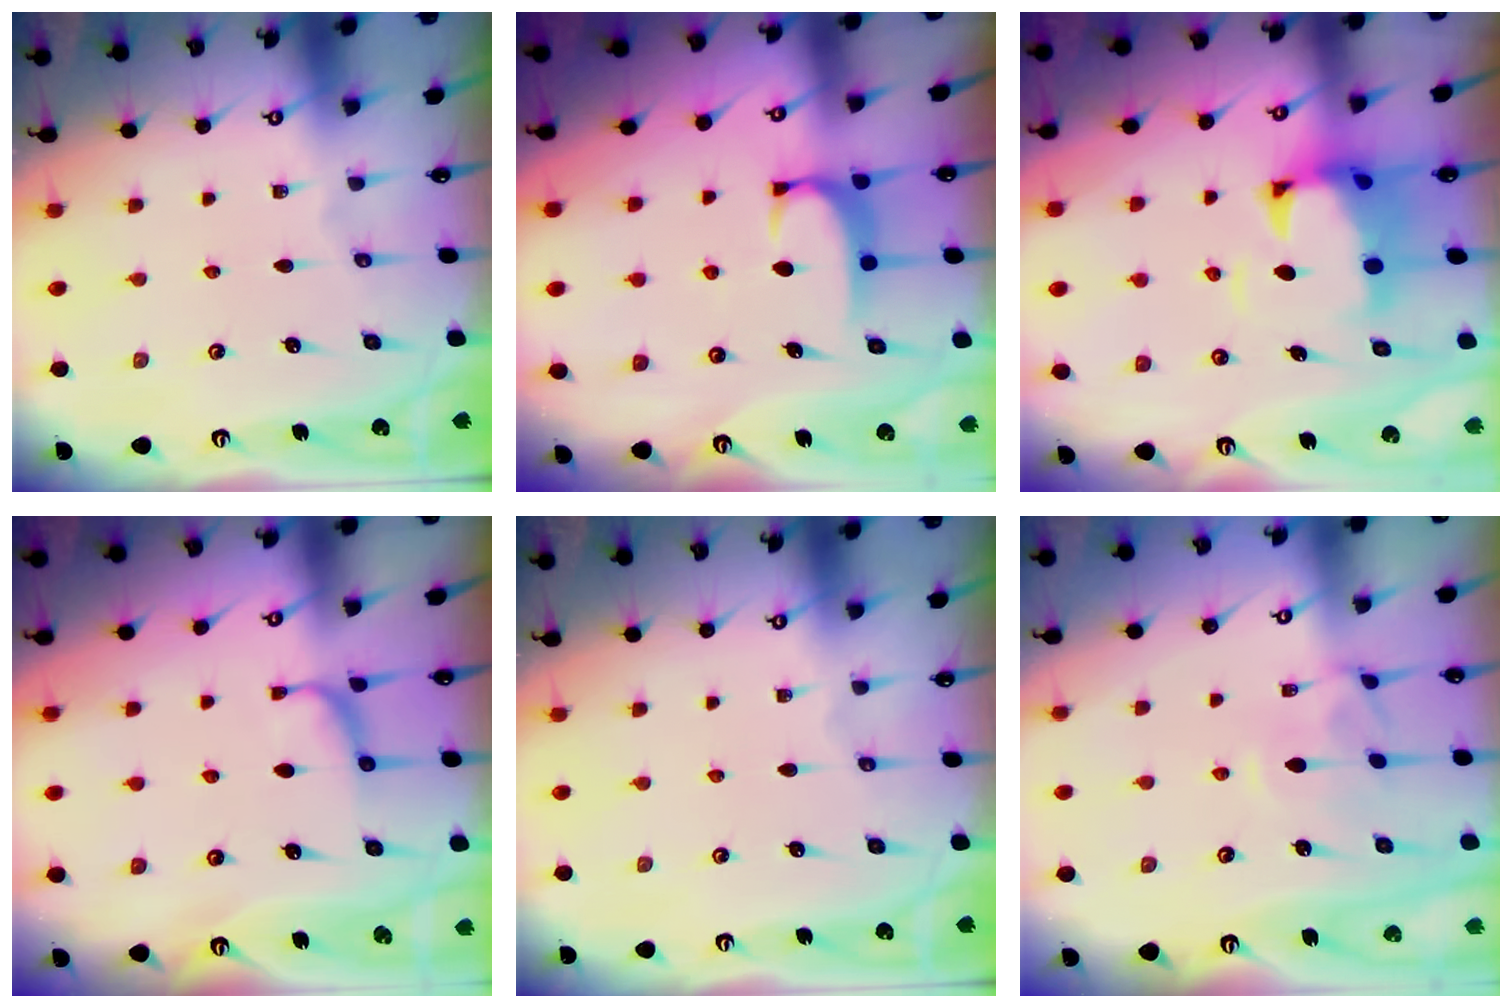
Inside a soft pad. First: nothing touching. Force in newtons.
{"total": 1.7, "press": 1.6, "slide": 0.5}
{"total": 3.5, "press": 3.3, "slide": 1.2}
{"total": 0.7, "press": 0.3, "slide": 0.6}
{"total": 0.0}
{"total": 2.2, "press": 2.0, "slide": 0.8}